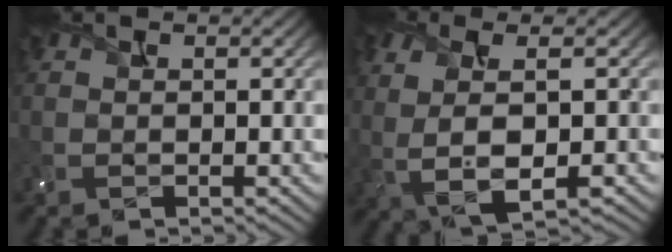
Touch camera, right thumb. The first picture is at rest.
{"total": 6.2, "force": [-0.5, 2.1, 5.8], "torque": [-0.133, -0.003, -0.006]}